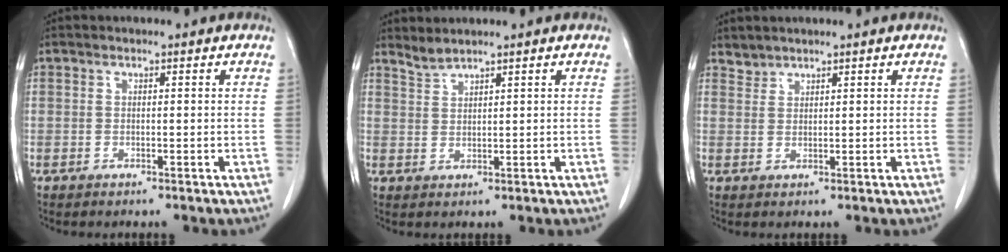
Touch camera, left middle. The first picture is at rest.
{"total": 1.9, "force": [1.9, -0.3, 0.2], "torque": [-0.005, 0.001, 0.043]}
{"total": 1.5, "force": [1.4, 0.3, -0.3], "torque": [0.007, 0.003, 0.028]}